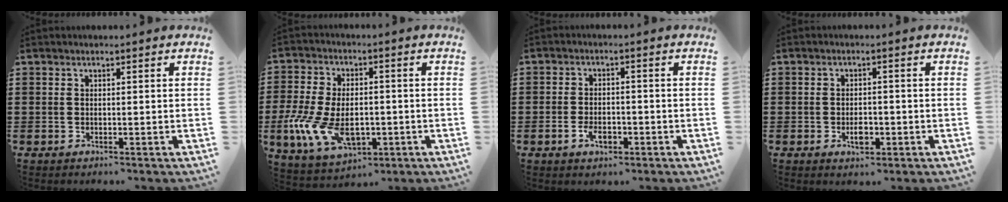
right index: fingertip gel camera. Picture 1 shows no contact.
{"total": 11.1, "force": [-2.8, 6.4, 8.7], "torque": [-0.198, -0.002, -0.047]}
{"total": 3.5, "force": [-1.5, 2.0, 2.4], "torque": [-0.050, 0.000, -0.029]}
{"total": 2.7, "force": [-0.9, 1.3, 2.2], "torque": [-0.040, 0.003, -0.016]}